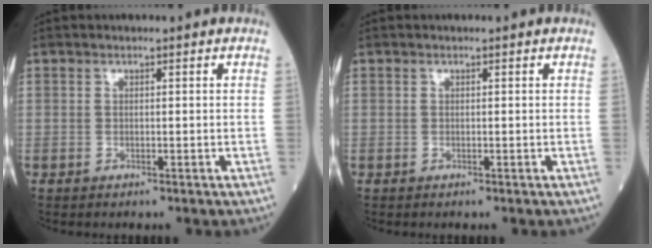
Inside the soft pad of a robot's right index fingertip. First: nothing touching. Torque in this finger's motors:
{"motor_torque": [0.00, 0.00, 0.01, 0.01]}